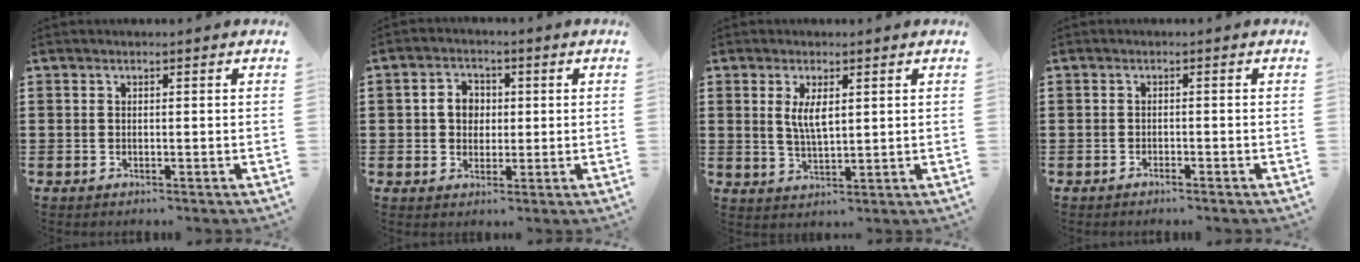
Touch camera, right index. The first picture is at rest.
{"total": 4.1, "force": [0.2, 3.5, 2.1], "torque": [-0.053, 0.013, -0.001]}
{"total": 4.0, "force": [1.0, 1.4, 3.6], "torque": [-0.075, 0.003, 0.017]}
{"total": 0.9, "force": [-0.9, 0.0, 0.3], "torque": [-0.009, -0.002, -0.017]}